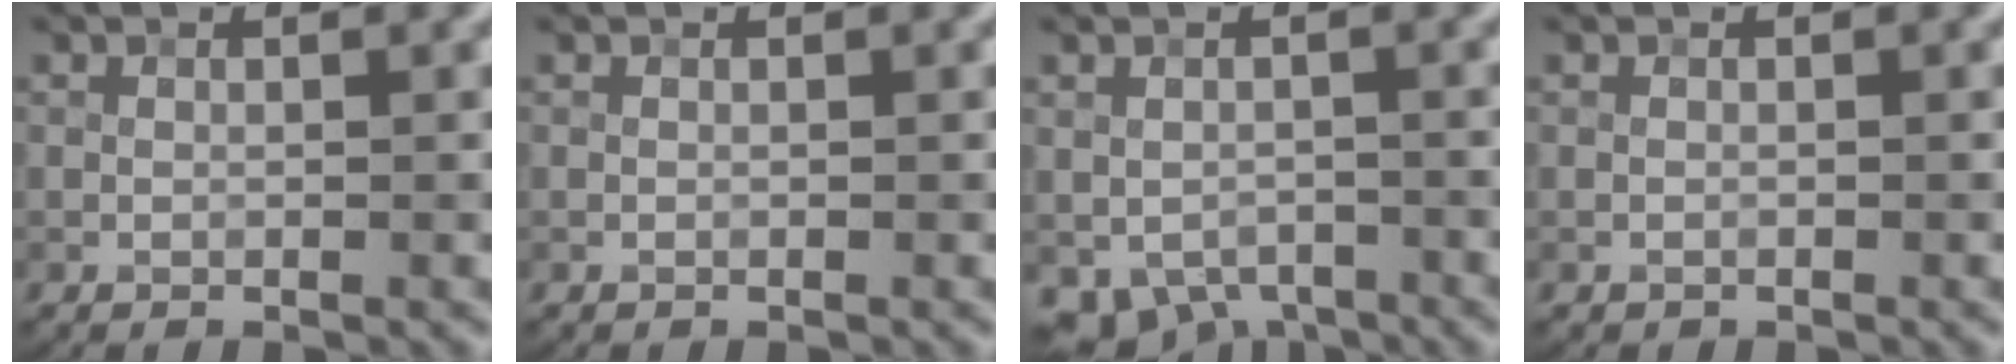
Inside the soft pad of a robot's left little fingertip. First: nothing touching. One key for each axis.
{"total": 0.0}
{"total": 3.6, "fx": -2.2, "fy": 2.5, "fz": 1.4, "tx": -0.016, "ty": -0.014, "tz": -0.030}
{"total": 0.0}